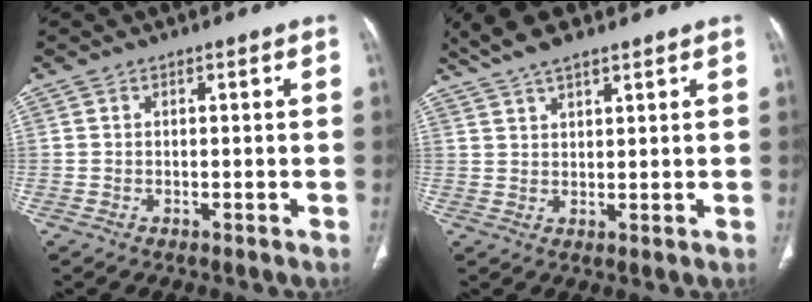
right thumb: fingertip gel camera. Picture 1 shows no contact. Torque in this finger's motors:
{"motor_torque": [-1.61, 1.60, 1.11, 0.90, 0.04]}